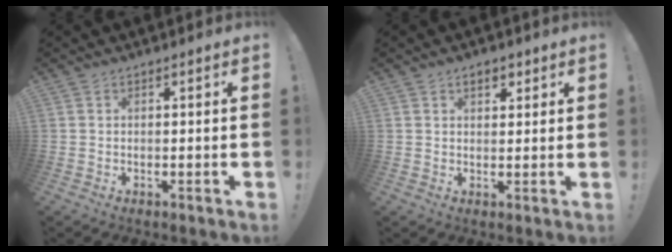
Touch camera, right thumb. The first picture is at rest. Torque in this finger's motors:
{"motor_torque": [0.00, 0.00, 0.26, 0.34, 0.00]}